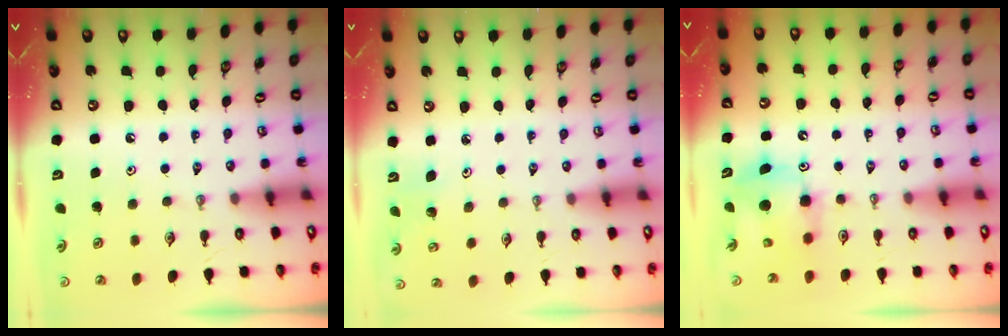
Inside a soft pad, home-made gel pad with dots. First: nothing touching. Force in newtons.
{"total": 3.0, "press": 3.0, "slide": 0.3}
{"total": 8.0, "press": 8.0, "slide": 0.4}